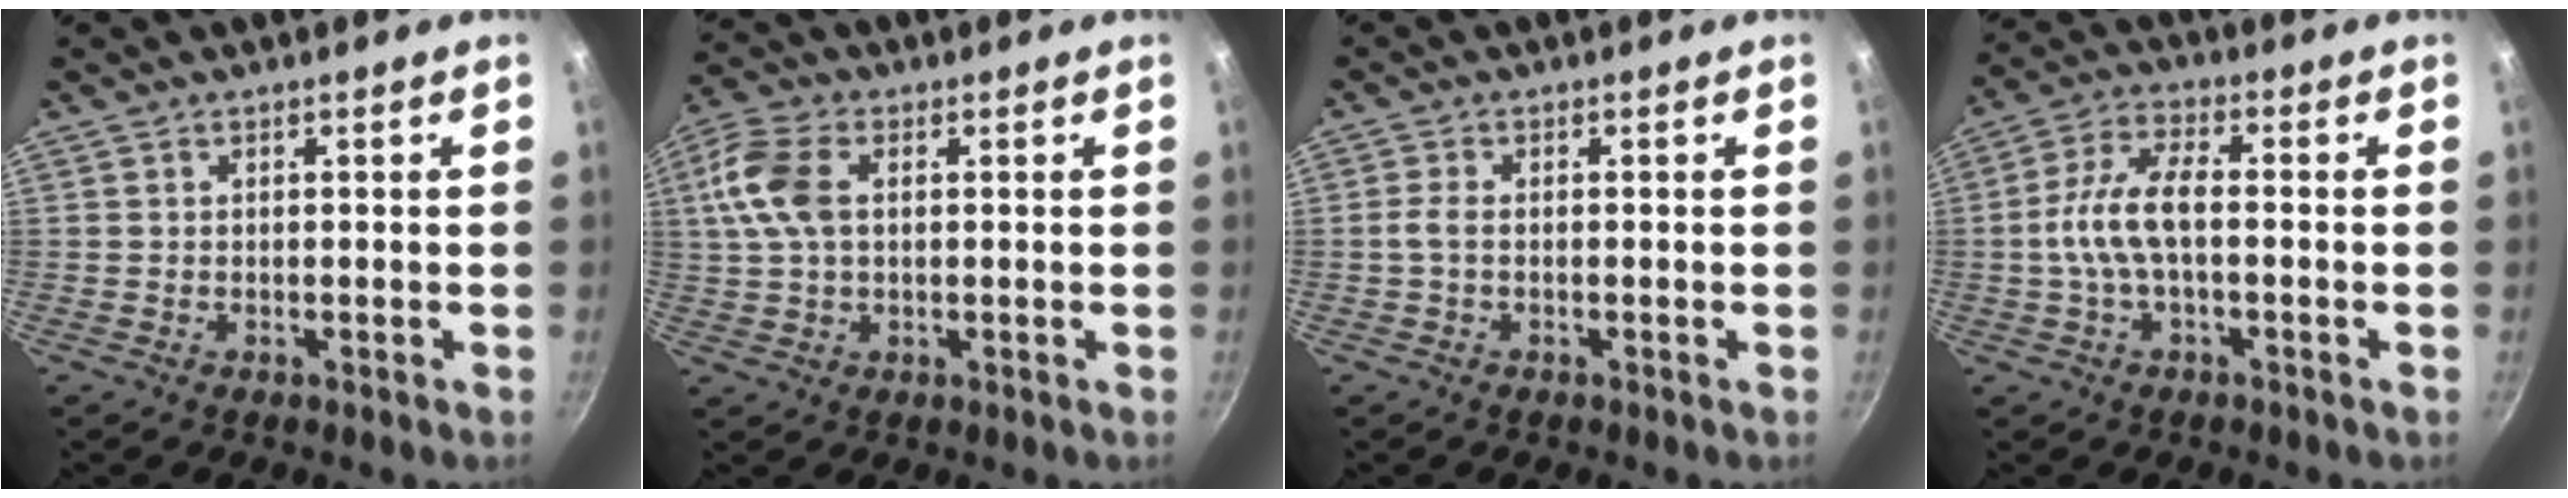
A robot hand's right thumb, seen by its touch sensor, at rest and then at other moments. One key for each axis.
{"total": 10.0, "fx": 1.8, "fy": 6.2, "fz": 7.6, "tx": -0.158, "ty": 0.013, "tz": 0.027}
{"total": 1.9, "fx": -0.4, "fy": 0.8, "fz": 1.7, "tx": -0.049, "ty": 0.007, "tz": -0.013}
{"total": 9.2, "fx": -1.0, "fy": 4.0, "fz": 8.2, "tx": -0.167, "ty": 0.030, "tz": -0.030}